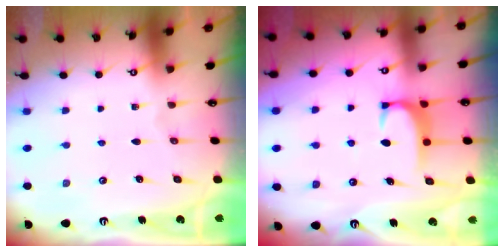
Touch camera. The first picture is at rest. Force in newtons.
{"total": 1.8, "press": 1.7, "slide": 0.6}